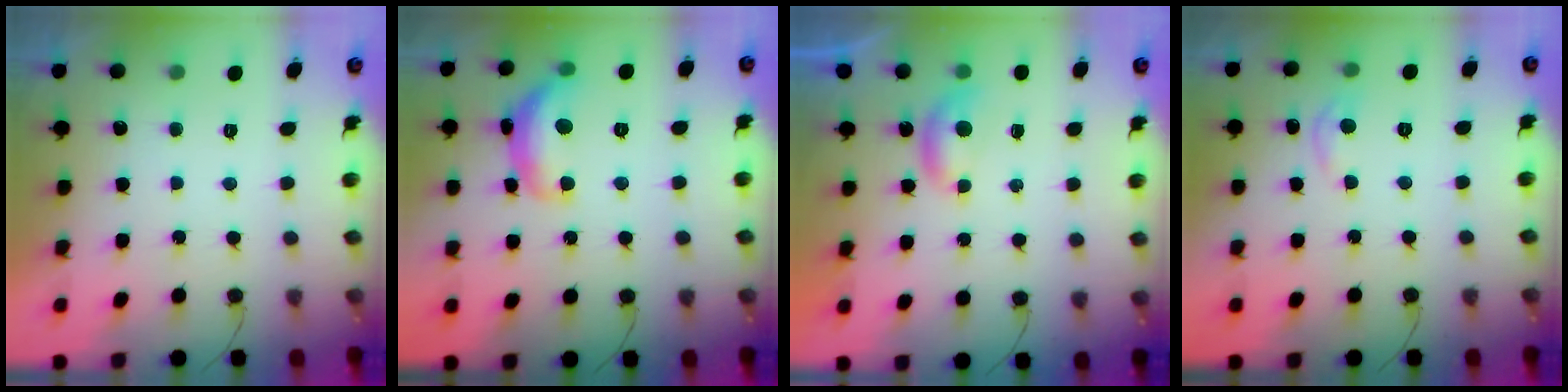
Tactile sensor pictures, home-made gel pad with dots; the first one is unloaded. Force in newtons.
{"total": 13.5, "press": 13.5, "slide": 0.8}
{"total": 4.0, "press": 4.0, "slide": 0.6}
{"total": 4.8, "press": 4.7, "slide": 0.6}